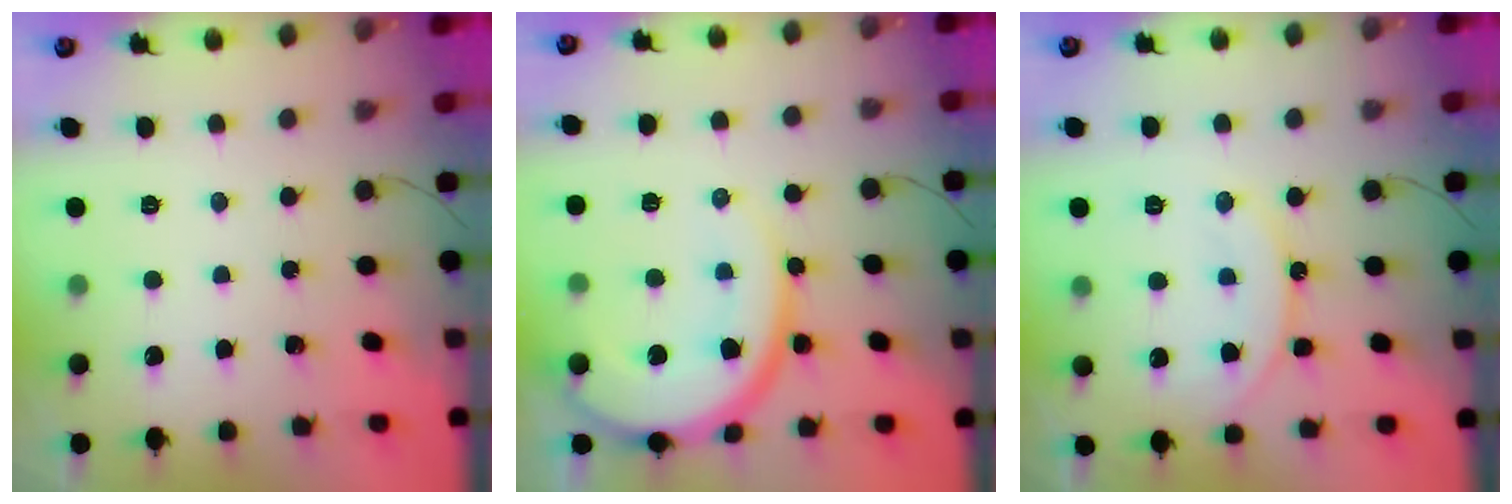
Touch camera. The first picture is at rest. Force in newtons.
{"total": 15.2, "press": 15.1, "slide": 1.4}
{"total": 13.2, "press": 13.1, "slide": 1.3}